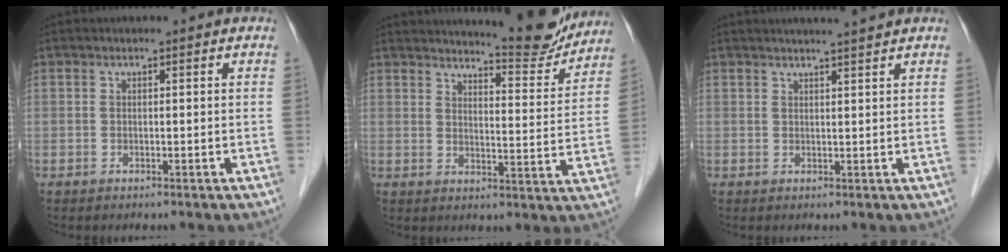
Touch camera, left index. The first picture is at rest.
{"total": 11.9, "force": [11.4, 0.8, 3.2], "torque": [-0.040, -0.030, 0.141]}
{"total": 4.9, "force": [4.3, -0.6, 2.1], "torque": [-0.030, 0.010, 0.055]}